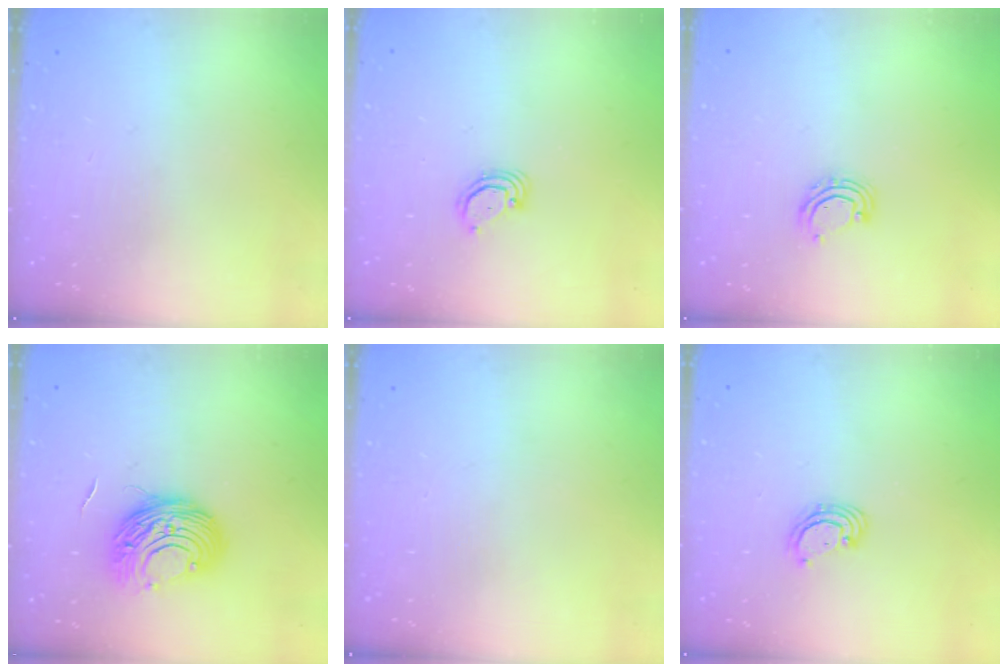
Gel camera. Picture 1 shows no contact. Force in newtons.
{"total": 2.8, "press": 2.8, "slide": 0.3}
{"total": 5.6, "press": 5.6, "slide": 0.4}
{"total": 10.5, "press": 10.5, "slide": 0.9}
{"total": 0.0}
{"total": 3.4, "press": 3.4, "slide": 0.3}